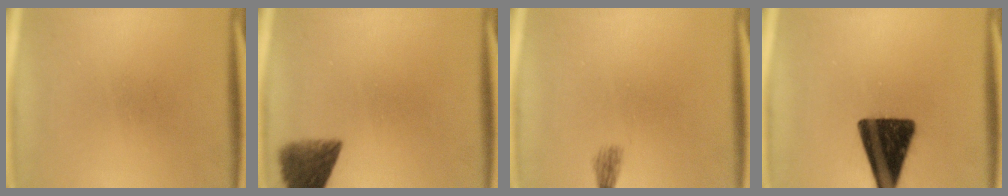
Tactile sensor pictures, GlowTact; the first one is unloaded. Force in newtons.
{"total": 7.0}
{"total": 1.4}
{"total": 16.5}